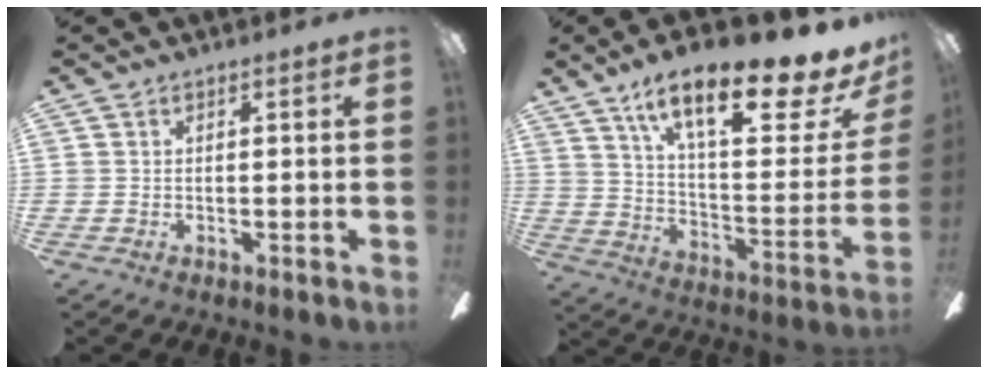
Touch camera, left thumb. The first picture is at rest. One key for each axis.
{"total": 21.6, "fx": 14.8, "fy": 5.3, "fz": 14.7, "tx": -0.220, "ty": -0.104, "tz": 0.236}